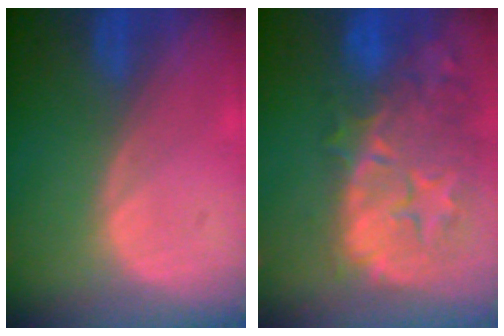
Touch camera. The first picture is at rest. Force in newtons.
{"total": 14.8, "press": 11.8, "slide": 9.0}